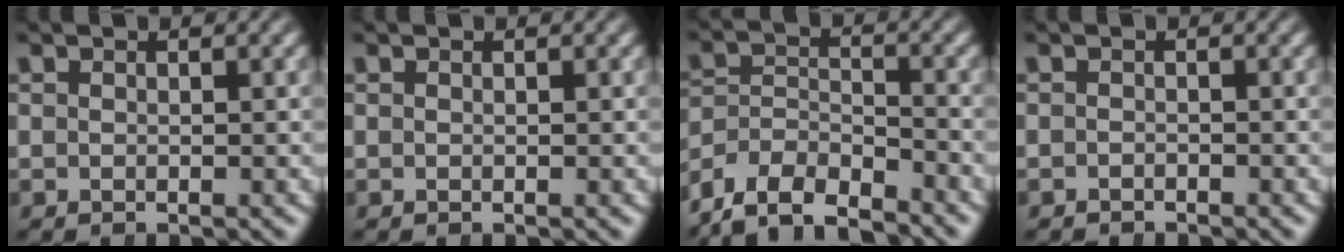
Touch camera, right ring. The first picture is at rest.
{"total": 0.0}
{"total": 8.5, "force": [-6.1, 5.2, 2.8], "torque": [-0.078, -0.041, -0.097]}
{"total": 1.0, "force": [-1.0, -0.1, -0.2], "torque": [-0.003, -0.013, -0.010]}